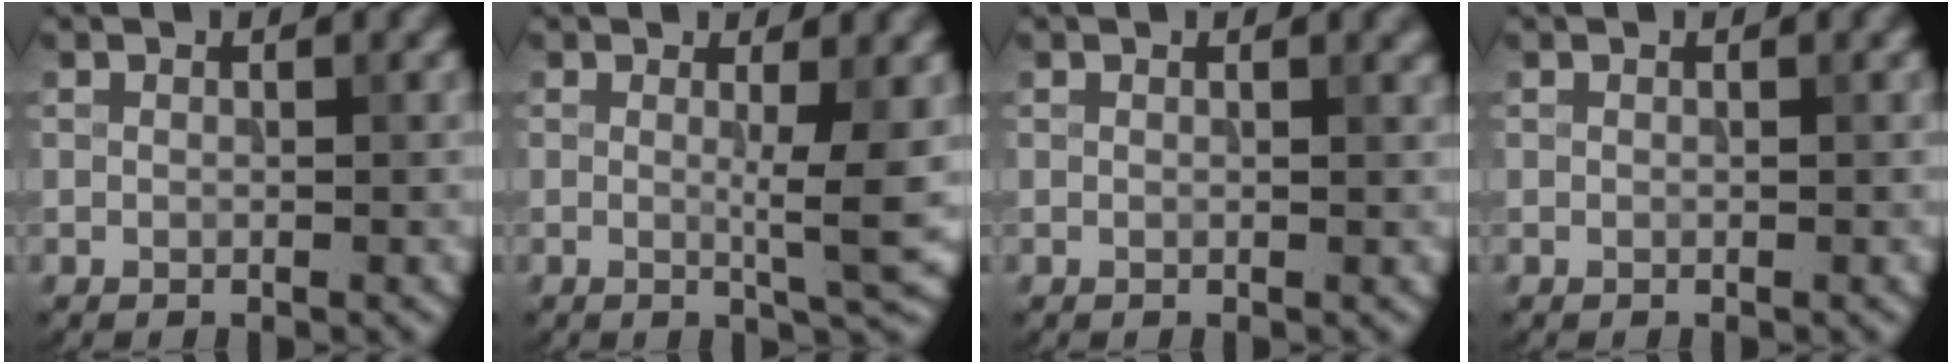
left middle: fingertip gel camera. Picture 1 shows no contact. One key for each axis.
{"total": 3.4, "fx": 0.2, "fy": 0.4, "fz": 3.4, "tx": -0.051, "ty": -0.011, "tz": 0.002}
{"total": 1.1, "fx": 0.7, "fy": 0.4, "fz": 0.8, "tx": -0.003, "ty": 0.004, "tz": 0.009}
{"total": 0.0}